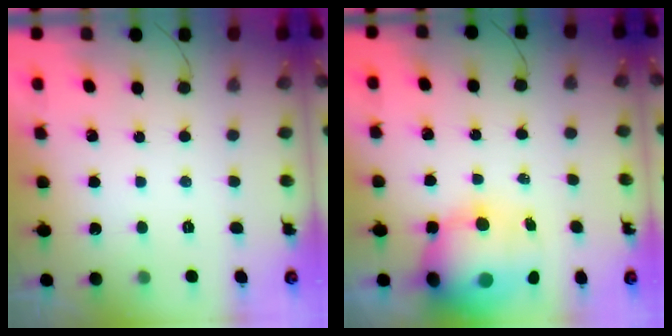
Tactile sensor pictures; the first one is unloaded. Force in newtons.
{"total": 15.6, "press": 15.1, "slide": 3.9}